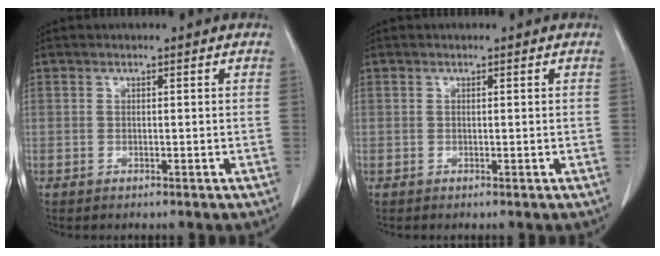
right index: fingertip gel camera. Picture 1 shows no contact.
{"total": 0.0}